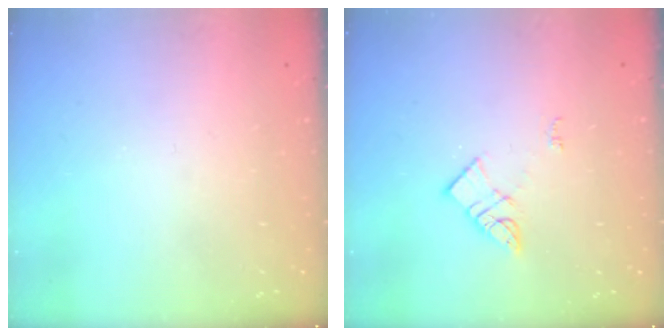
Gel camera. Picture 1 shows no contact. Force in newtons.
{"total": 7.1, "press": 7.1, "slide": 0.1}